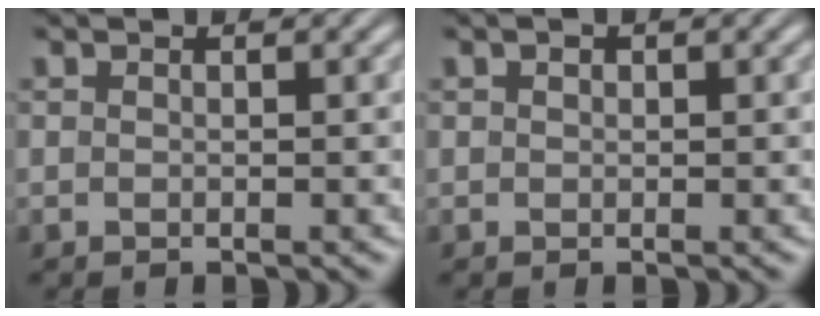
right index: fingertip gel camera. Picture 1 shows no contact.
{"total": 0.7, "force": [0.2, 0.7, 0.2], "torque": [-0.006, 0.004, 0.004]}